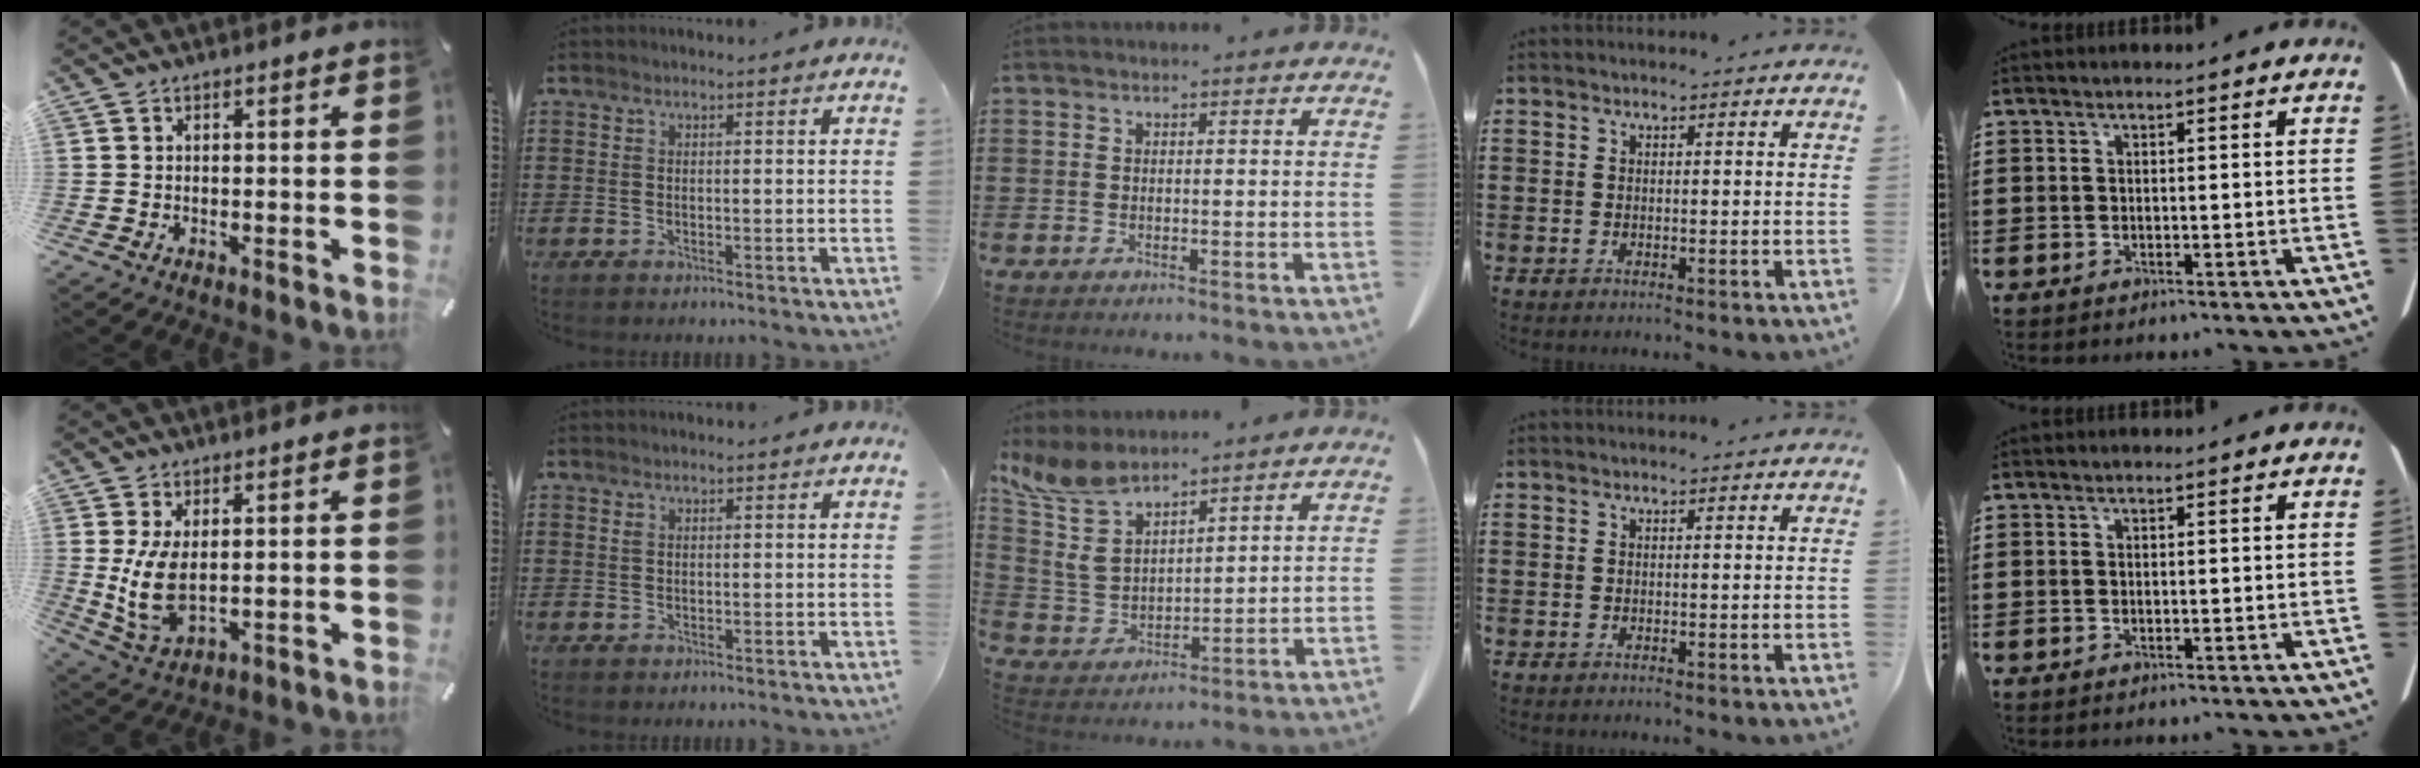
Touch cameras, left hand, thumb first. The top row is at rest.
{"thumb": {"total": 8.6, "force": [1.2, 4.6, 7.1], "torque": [-0.175, -0.019, 0.023]}, "index": {"total": 0.6, "force": [0.4, 0.3, 0.4], "torque": [-0.009, 0.001, 0.009]}, "middle": {"total": 9.1, "force": [6.5, 3.9, 5.0], "torque": [-0.135, -0.027, 0.120]}}